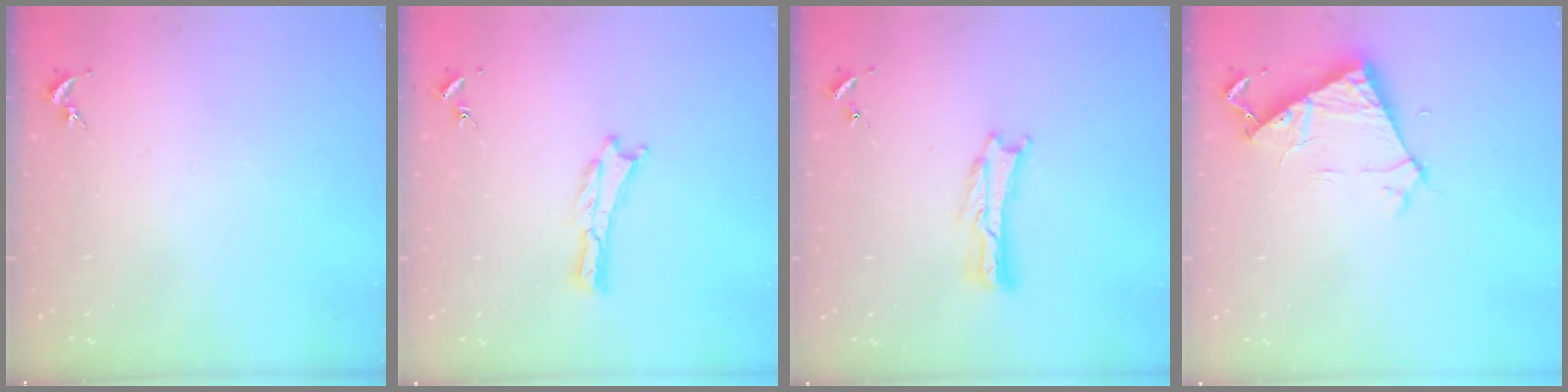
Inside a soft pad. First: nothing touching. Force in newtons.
{"total": 0.0}
{"total": 0.8, "press": 0.8, "slide": 0.2}
{"total": 6.1, "press": 6.1, "slide": 0.4}